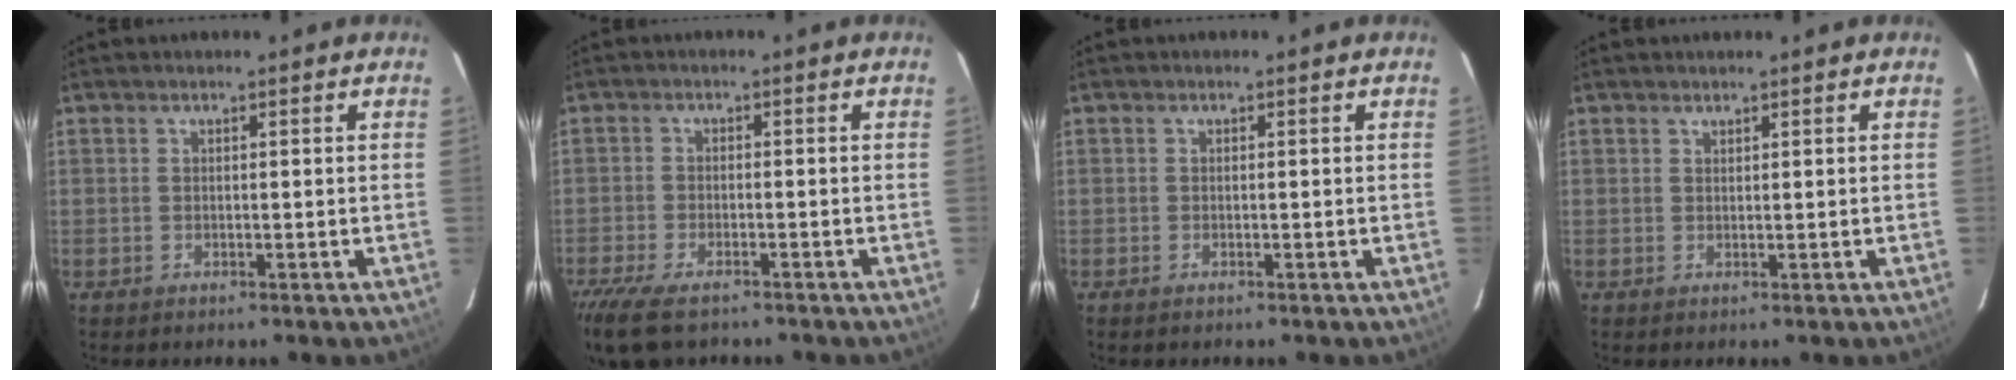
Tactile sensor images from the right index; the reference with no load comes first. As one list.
[{"total": 9.8, "force": [-7.7, 3.4, 5.1], "torque": [-0.132, -0.035, -0.141]}, {"total": 0.0}, {"total": 0.6, "force": [0.5, 0.1, 0.0], "torque": [-0.001, 0.001, 0.011]}]